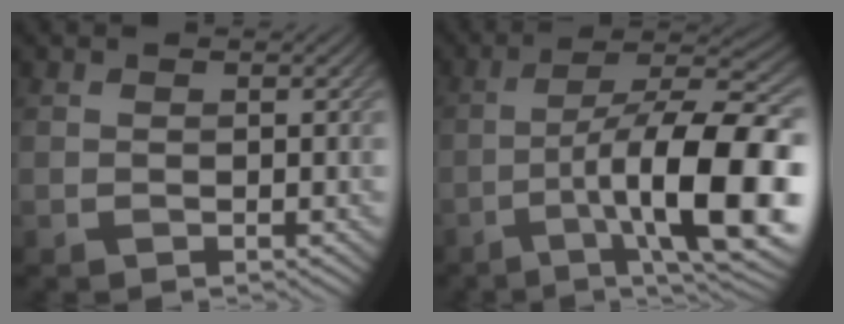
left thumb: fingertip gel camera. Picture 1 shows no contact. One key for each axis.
{"total": 15.9, "fx": -4.5, "fy": 4.4, "fz": 14.6, "tx": -0.211, "ty": 0.007, "tz": -0.067}